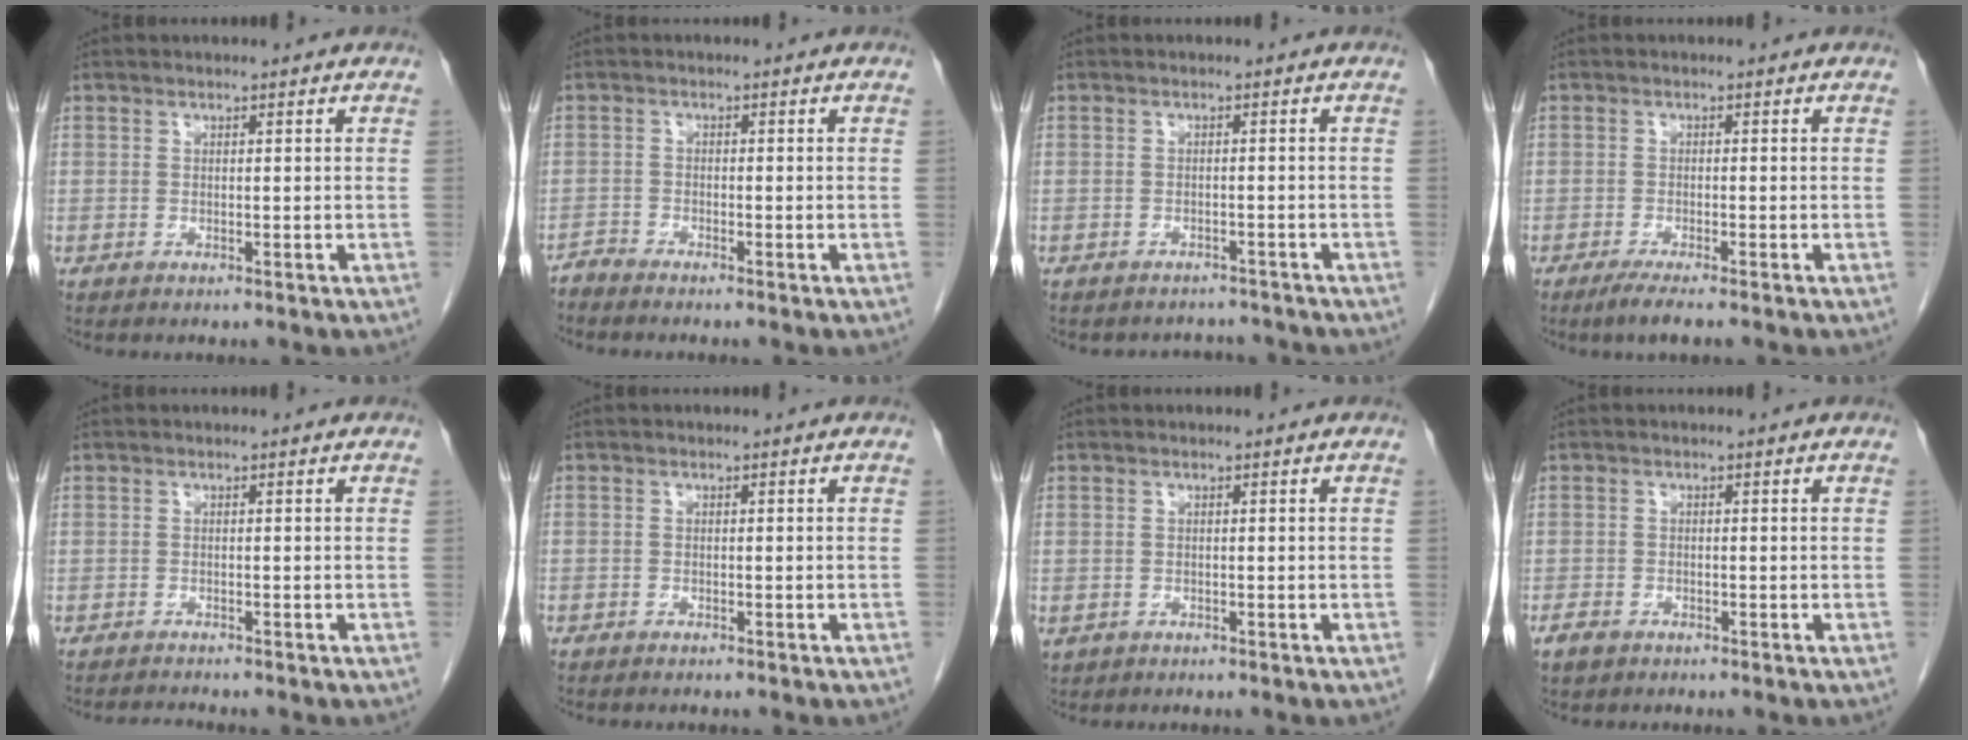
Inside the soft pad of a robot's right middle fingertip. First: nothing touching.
{"total": 1.4, "force": [-1.4, -0.2, -0.1], "torque": [0.004, -0.006, -0.028]}
{"total": 3.8, "force": [-3.6, 1.3, -0.4], "torque": [0.004, 0.004, -0.047]}
{"total": 2.8, "force": [-2.1, -0.1, 1.9], "torque": [-0.042, -0.009, -0.040]}
{"total": 1.7, "force": [-1.7, -0.3, 0.1], "torque": [-0.004, -0.006, -0.027]}
{"total": 0.8, "force": [-0.6, 0.4, 0.1], "torque": [-0.007, 0.002, -0.011]}
{"total": 1.7, "force": [-0.7, 1.4, 0.6], "torque": [-0.016, -0.001, -0.003]}
{"total": 2.2, "force": [-1.5, 1.3, 1.0], "torque": [-0.023, -0.001, -0.021]}